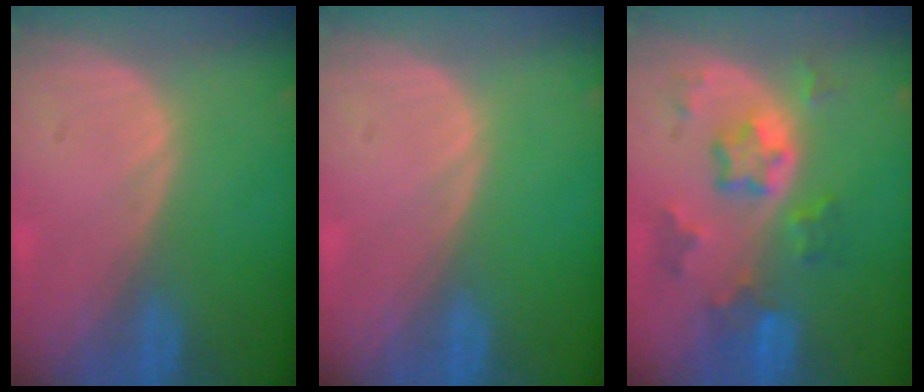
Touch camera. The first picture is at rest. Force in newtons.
{"total": 0.0}
{"total": 7.5, "press": 6.6, "slide": 3.6}